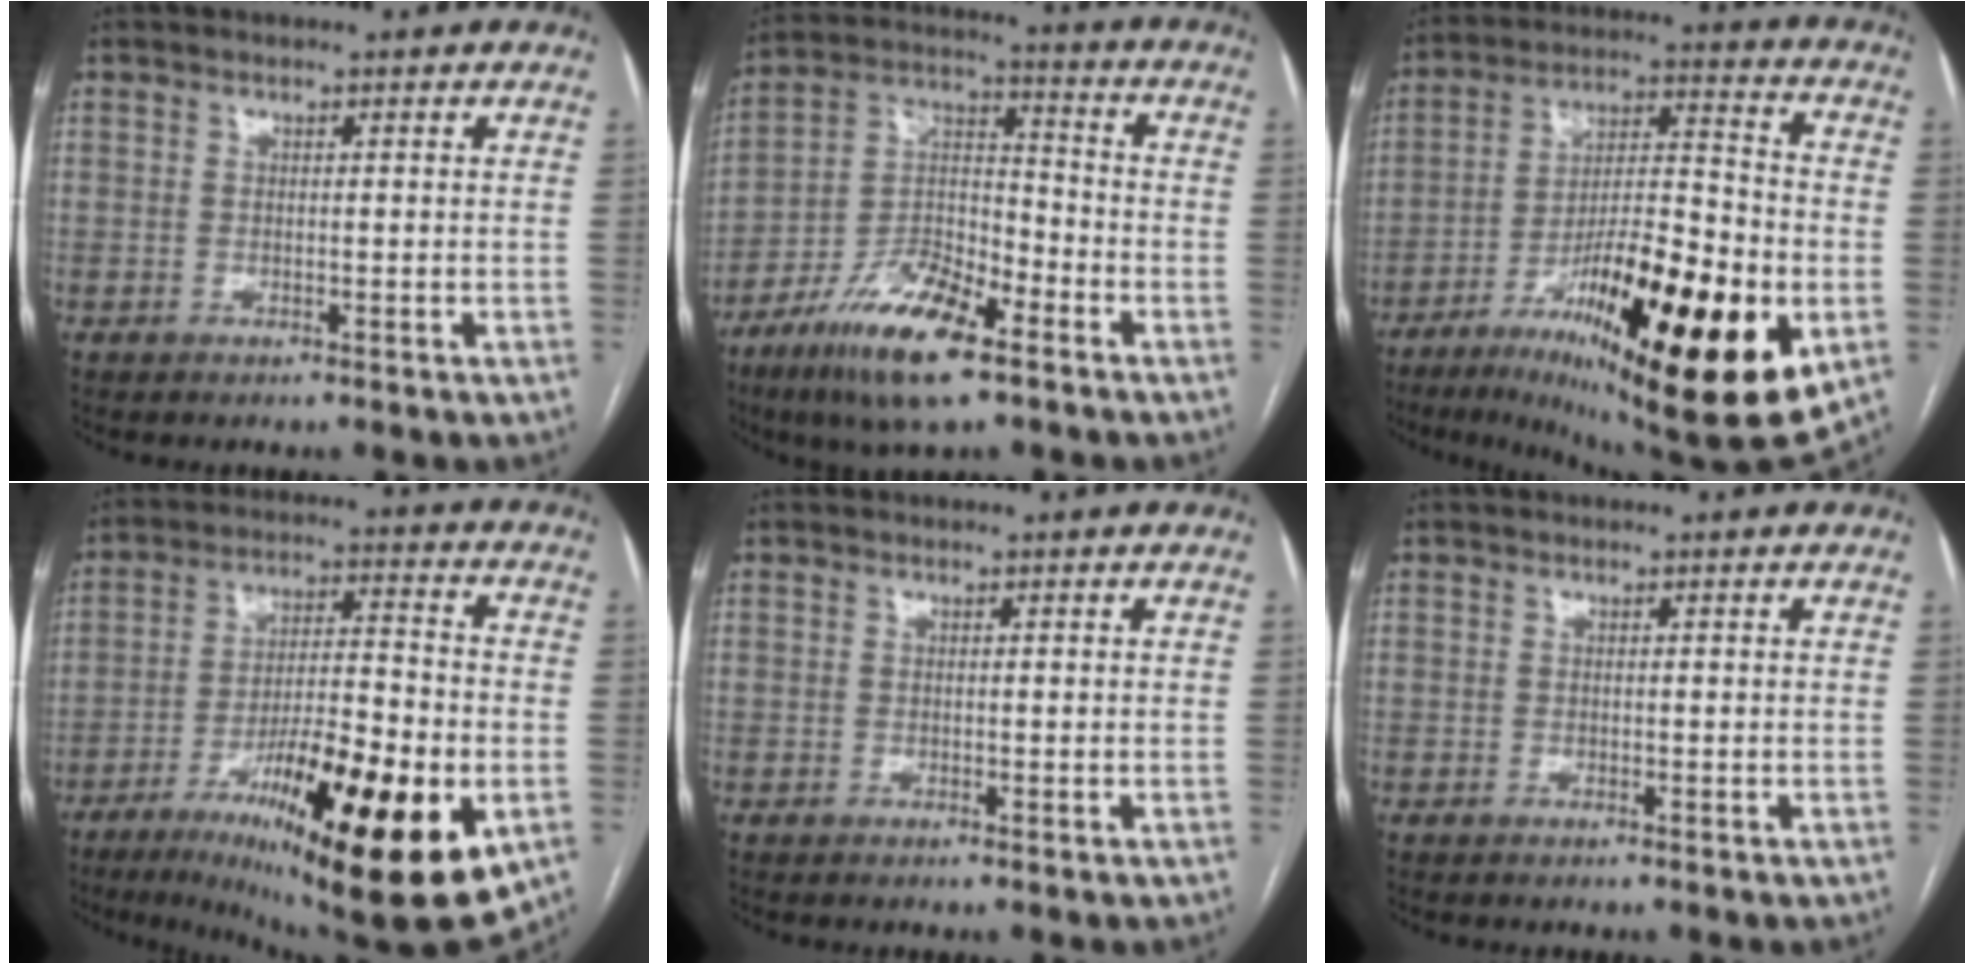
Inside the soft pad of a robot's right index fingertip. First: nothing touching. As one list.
[{"total": 14.0, "force": [-9.0, 4.0, 10.0], "torque": [-0.192, -0.001, -0.167]}, {"total": 27.4, "force": [-10.1, 4.9, 25.0], "torque": [-0.357, -0.034, -0.153]}, {"total": 24.3, "force": [-9.8, 4.4, 21.8], "torque": [-0.291, -0.024, -0.143]}, {"total": 0.0}, {"total": 0.0}]